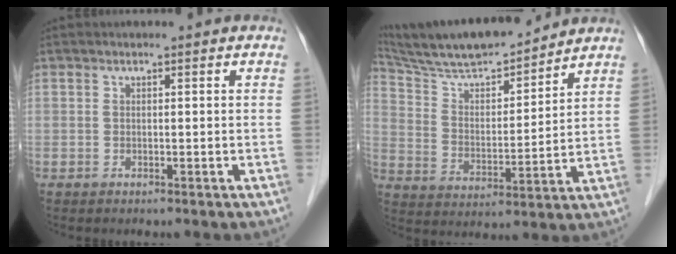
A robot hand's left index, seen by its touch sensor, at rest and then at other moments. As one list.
[{"total": 16.0, "force": [14.6, 1.9, 6.4], "torque": [-0.122, 0.008, 0.255]}]